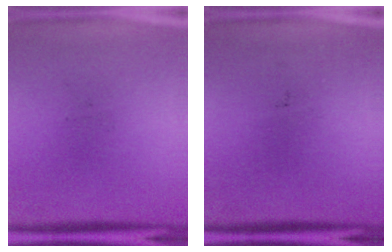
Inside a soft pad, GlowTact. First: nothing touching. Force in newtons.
{"total": 0.0}